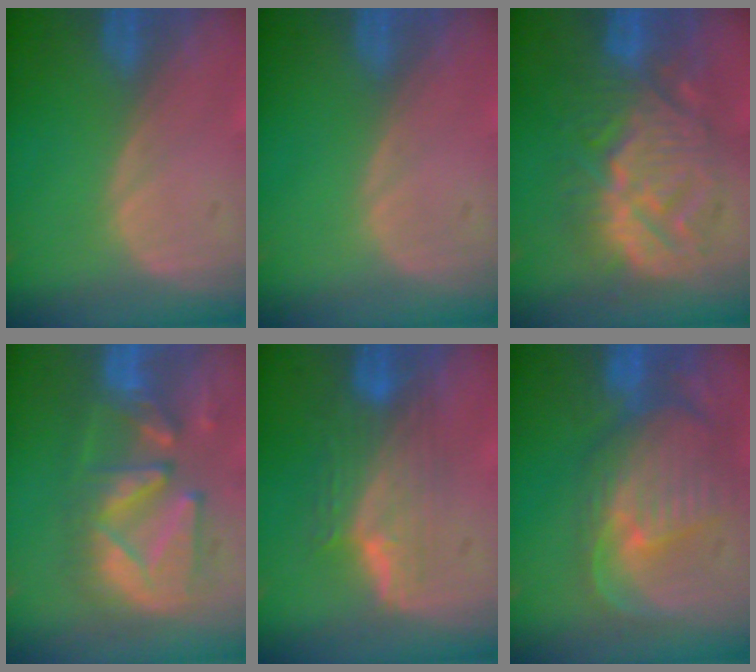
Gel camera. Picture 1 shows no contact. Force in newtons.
{"total": 0.0}
{"total": 11.0, "press": 10.9, "slide": 0.8}
{"total": 11.1, "press": 10.7, "slide": 3.1}
{"total": 7.6, "press": 6.7, "slide": 3.5}
{"total": 11.1, "press": 9.7, "slide": 5.5}